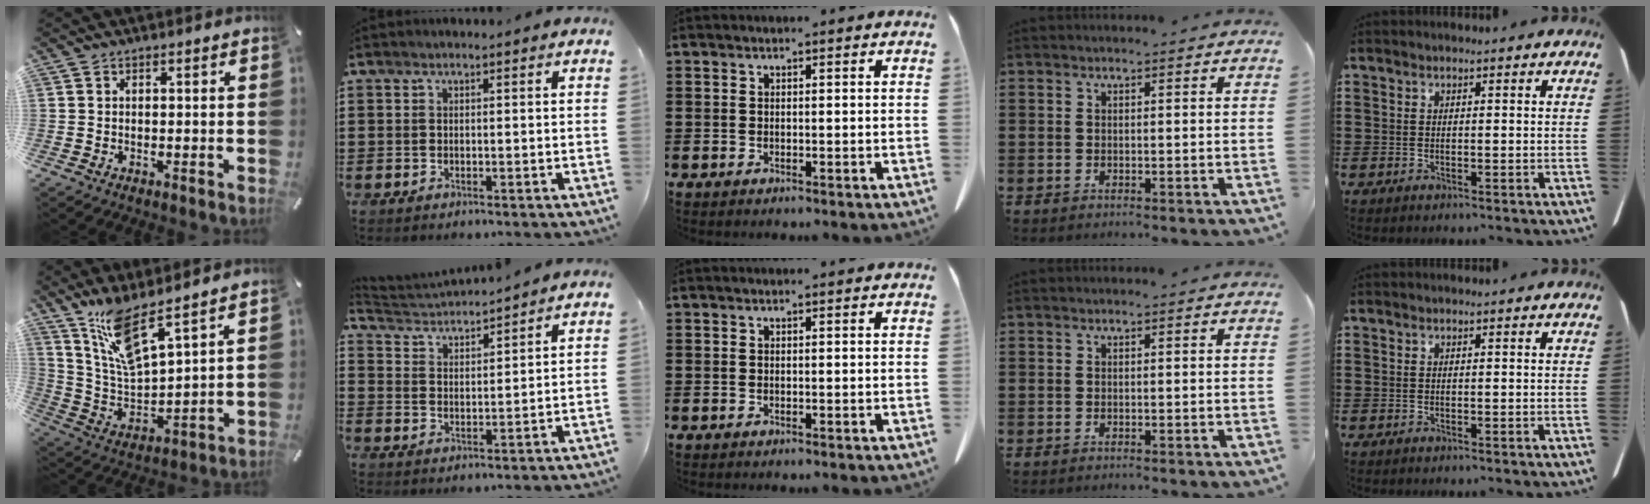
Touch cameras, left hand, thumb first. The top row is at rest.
{"thumb": {"total": 11.8, "force": [9.6, 2.1, 6.6], "torque": [-0.161, -0.064, 0.168]}, "index": {"total": 3.3, "force": [3.2, -0.3, 0.0], "torque": [-0.016, -0.021, 0.055]}}